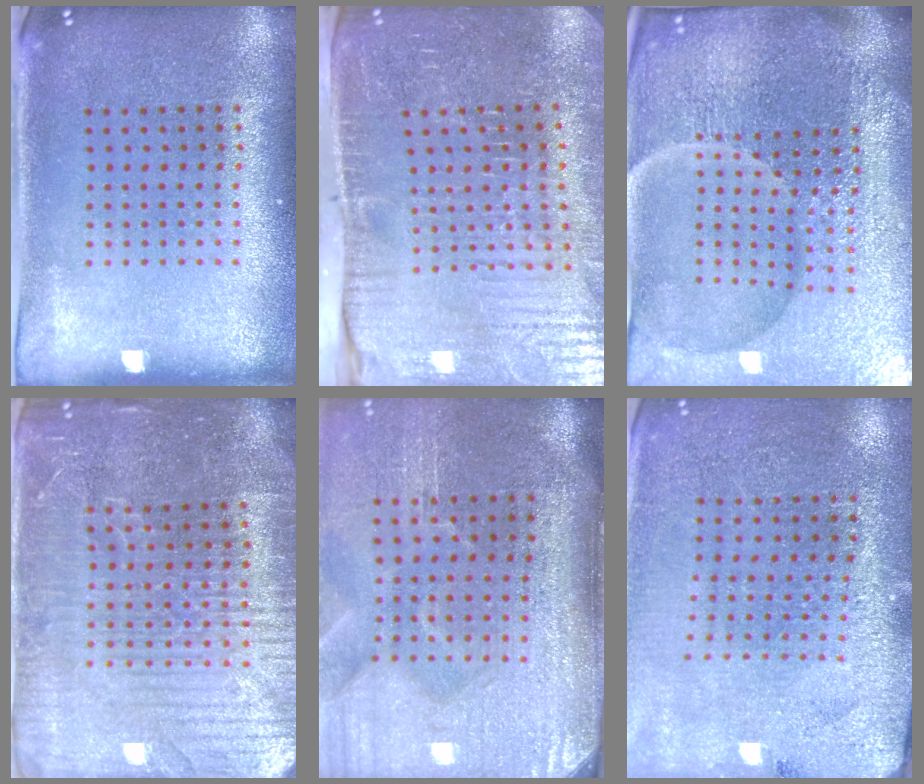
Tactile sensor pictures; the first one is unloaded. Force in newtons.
{"total": 4.7, "press": 4.6, "slide": 1.1}
{"total": 7.3, "press": 6.4, "slide": 3.5}
{"total": 4.7, "press": 4.4, "slide": 1.6}
{"total": 5.0, "press": 4.2, "slide": 2.6}
{"total": 2.8, "press": 2.8, "slide": 0.1}